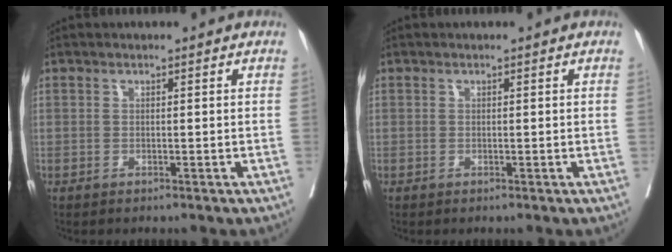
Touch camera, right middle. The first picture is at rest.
{"total": 0.0}